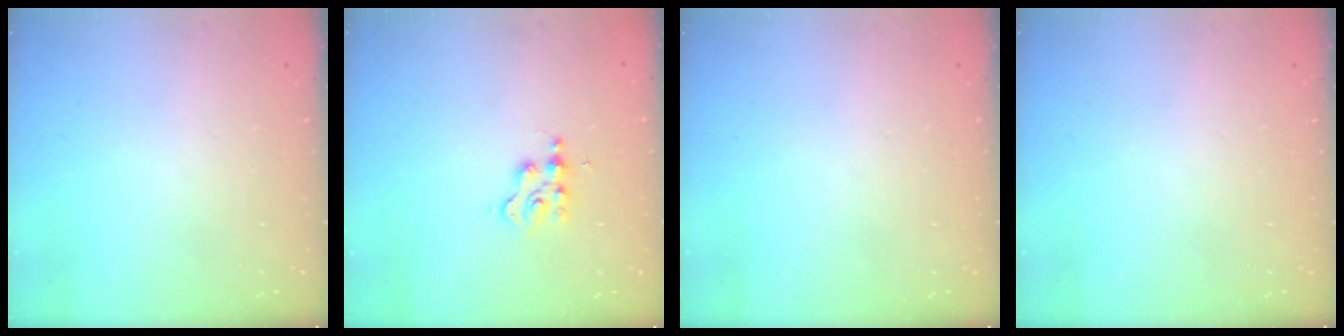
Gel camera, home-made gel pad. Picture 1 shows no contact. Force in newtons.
{"total": 2.7, "press": 2.6, "slide": 0.4}
{"total": 0.0}
{"total": 0.0}